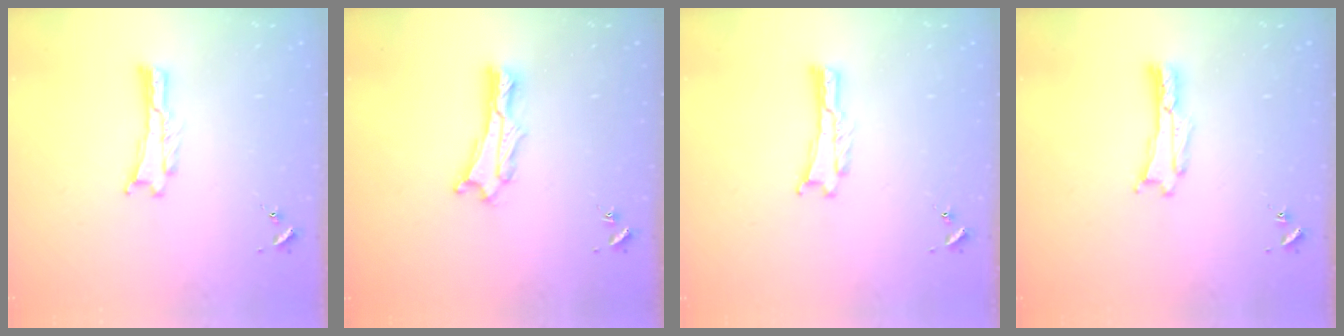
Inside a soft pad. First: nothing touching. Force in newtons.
{"total": 1.9, "press": 1.9, "slide": 0.2}
{"total": 0.0}
{"total": 0.0}